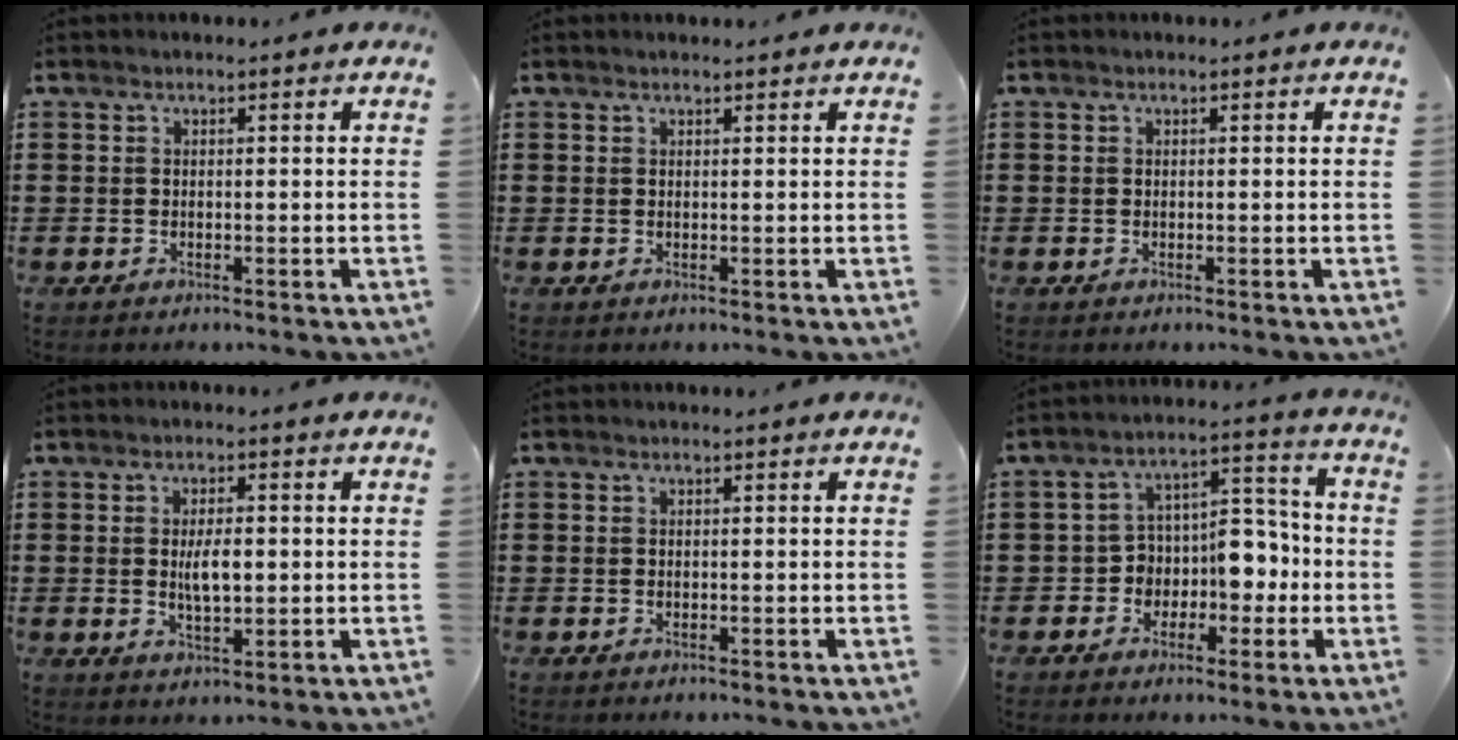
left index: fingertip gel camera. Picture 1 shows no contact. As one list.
[{"total": 0.5, "force": [0.5, 0.0, 0.2], "torque": [-0.005, -0.001, 0.011]}, {"total": 0.0}, {"total": 4.3, "force": [0.2, 1.5, 4.0], "torque": [-0.069, 0.000, 0.000]}, {"total": 0.0}, {"total": 6.7, "force": [-1.4, 5.7, 3.1], "torque": [-0.056, 0.003, -0.028]}]